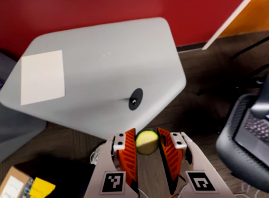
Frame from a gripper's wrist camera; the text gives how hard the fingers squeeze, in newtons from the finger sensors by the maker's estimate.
{"total": 10.4, "left": 11.3, "right": 9.5}